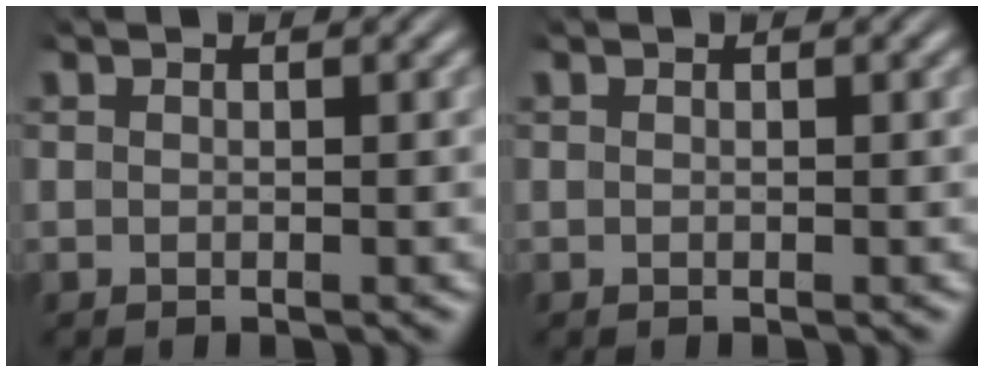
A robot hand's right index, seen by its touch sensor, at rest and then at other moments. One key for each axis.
{"total": 0.0}